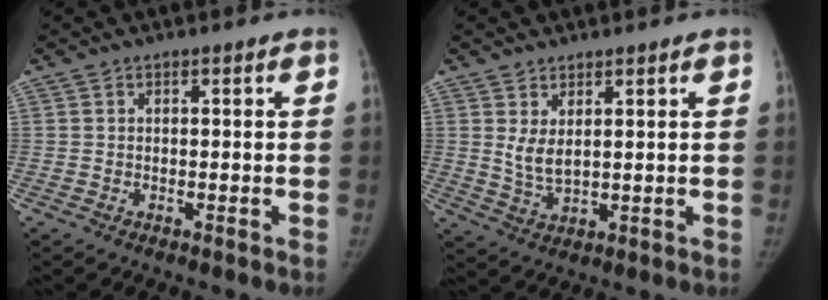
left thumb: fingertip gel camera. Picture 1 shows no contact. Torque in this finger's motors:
{"motor_torque": [0.01, 0.02, 0.42, 0.45, 0.03]}